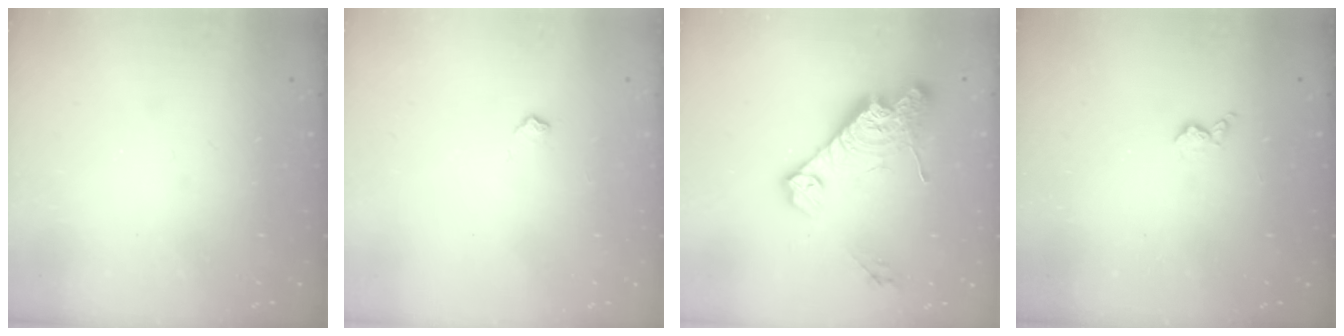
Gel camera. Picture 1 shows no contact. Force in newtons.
{"total": 3.6, "press": 3.6, "slide": 0.6}
{"total": 17.8, "press": 17.7, "slide": 1.2}
{"total": 3.6, "press": 3.6, "slide": 0.6}